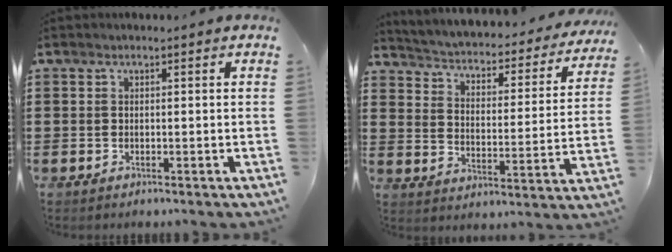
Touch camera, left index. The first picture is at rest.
{"total": 1.7, "force": [1.4, 0.5, 0.8], "torque": [-0.031, -0.027, 0.010]}